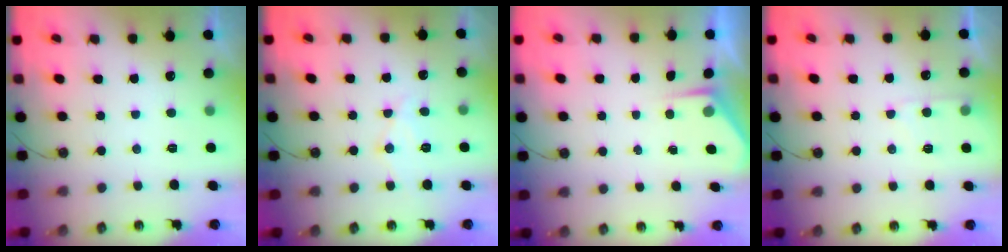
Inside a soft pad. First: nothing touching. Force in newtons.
{"total": 9.5, "press": 9.5, "slide": 0.8}
{"total": 2.7, "press": 2.7, "slide": 0.3}
{"total": 5.4, "press": 5.3, "slide": 0.7}